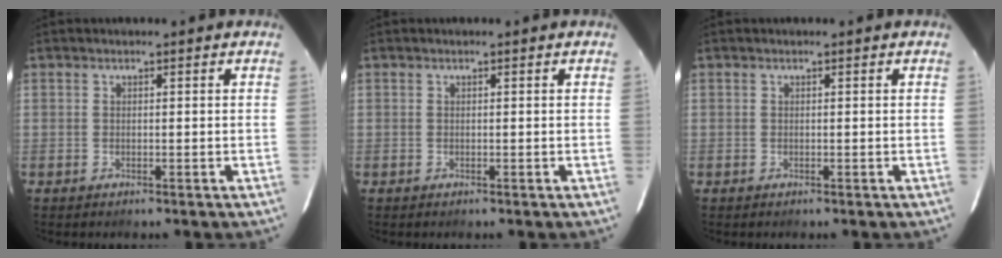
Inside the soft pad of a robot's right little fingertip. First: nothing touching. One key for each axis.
{"total": 0.0}
{"total": 0.0}